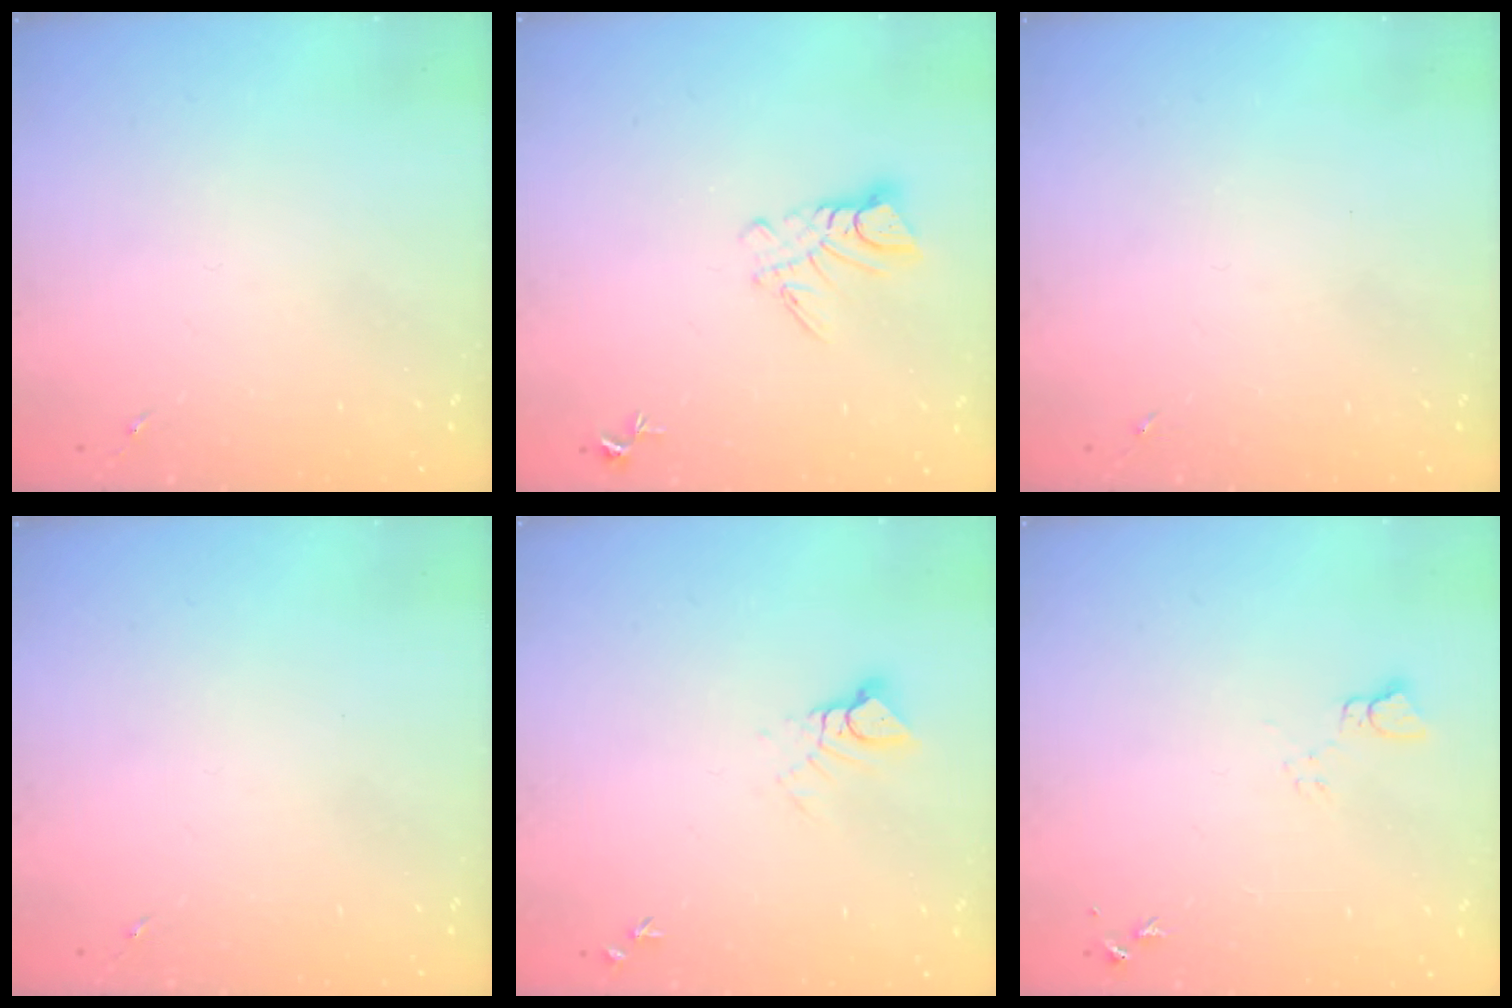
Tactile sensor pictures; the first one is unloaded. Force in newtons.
{"total": 6.6, "press": 6.5, "slide": 0.6}
{"total": 0.0}
{"total": 0.0}
{"total": 4.0, "press": 3.9, "slide": 0.4}
{"total": 3.7, "press": 3.7, "slide": 0.4}